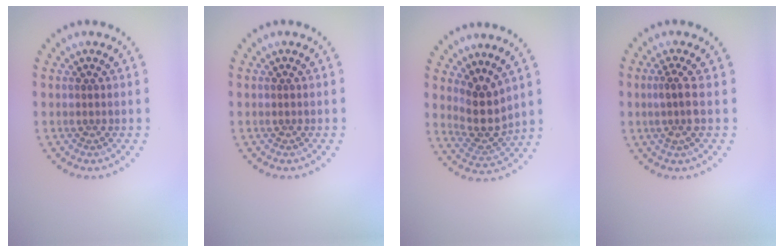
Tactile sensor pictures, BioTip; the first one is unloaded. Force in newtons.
{"total": 0.0}
{"total": 3.4, "press": 2.6, "slide": 2.1}
{"total": 2.0, "press": 1.4, "slide": 1.3}